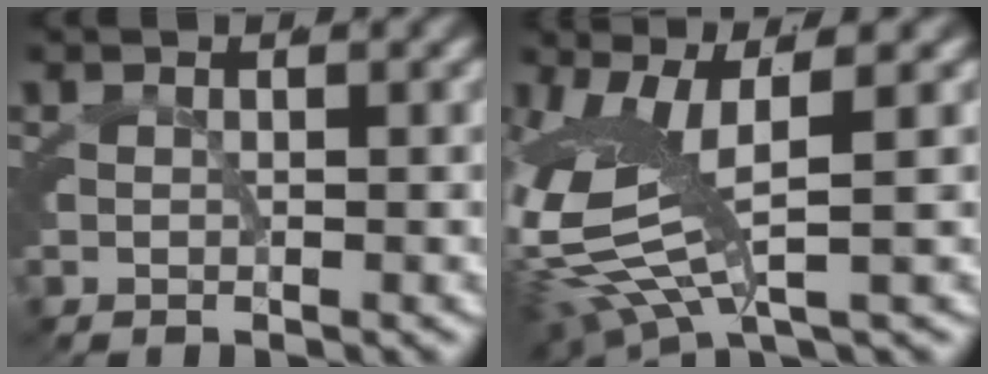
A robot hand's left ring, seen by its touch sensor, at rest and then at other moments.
{"total": 8.0, "force": [-0.3, 4.4, 6.7], "torque": [-0.157, -0.012, -0.002]}